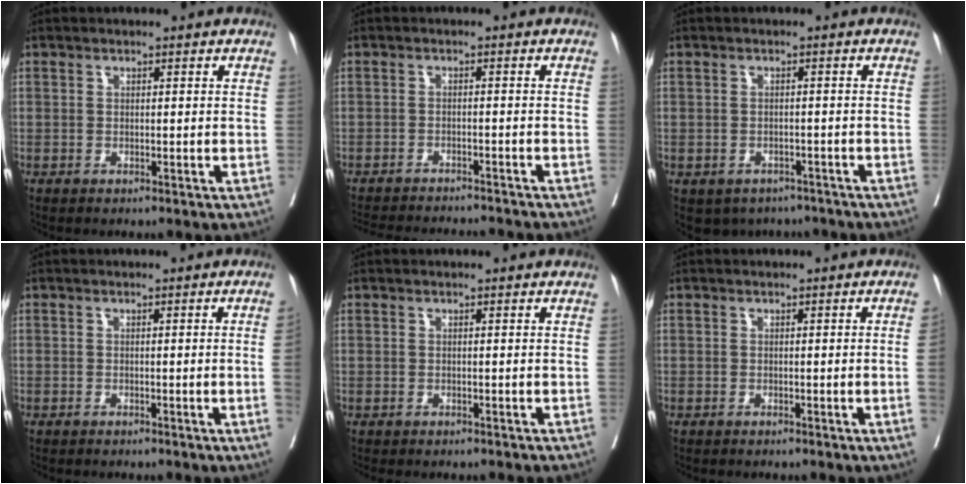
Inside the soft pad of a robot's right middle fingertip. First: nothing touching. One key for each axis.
{"total": 12.6, "fx": -12.0, "fy": 0.5, "fz": 3.9, "tx": -0.062, "ty": -0.008, "tz": -0.160}
{"total": 5.3, "fx": -4.4, "fy": 2.8, "fz": 0.5, "tx": 0.008, "ty": 0.010, "tz": -0.052}
{"total": 1.7, "fx": -0.4, "fy": -0.6, "fz": 1.5, "tx": -0.017, "ty": 0.000, "tz": -0.008}
{"total": 0.6, "fx": 0.0, "fy": -0.6, "fz": -0.1, "tx": -0.002, "ty": 0.002, "tz": -0.002}
{"total": 1.6, "fx": -0.4, "fy": -0.6, "fz": 1.5, "tx": -0.016, "ty": -0.001, "tz": -0.006}